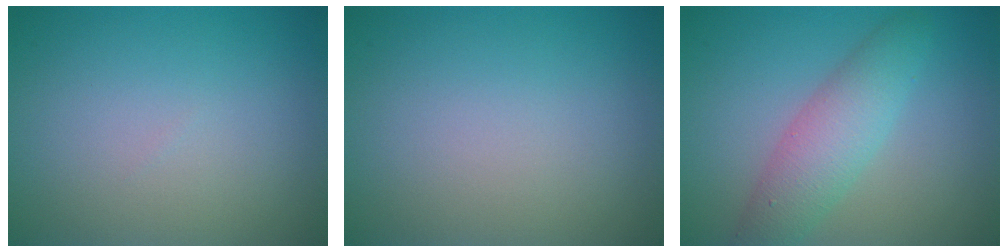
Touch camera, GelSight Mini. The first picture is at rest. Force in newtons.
{"total": 0.0}
{"total": 4.5, "press": 4.5, "slide": 0.1}